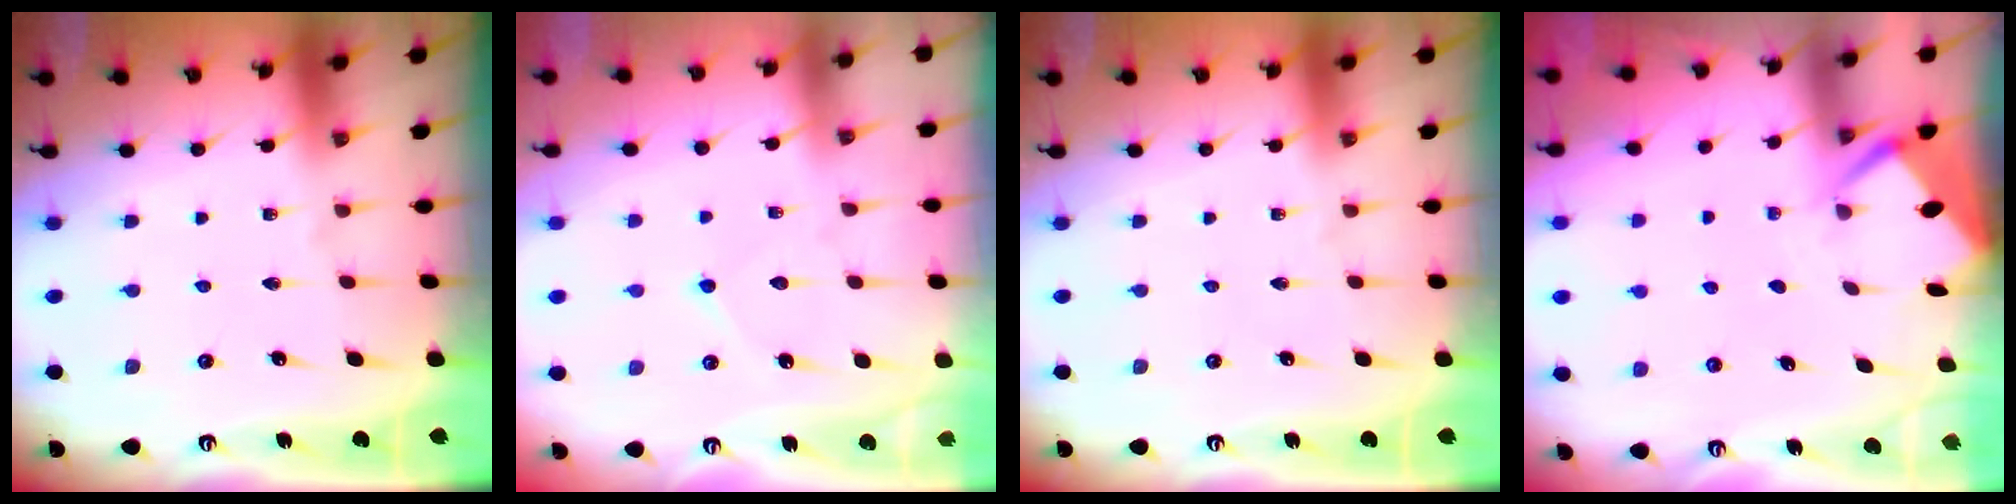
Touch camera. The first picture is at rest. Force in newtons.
{"total": 4.4, "press": 4.4, "slide": 0.5}
{"total": 0.0}
{"total": 2.7, "press": 2.7, "slide": 0.3}